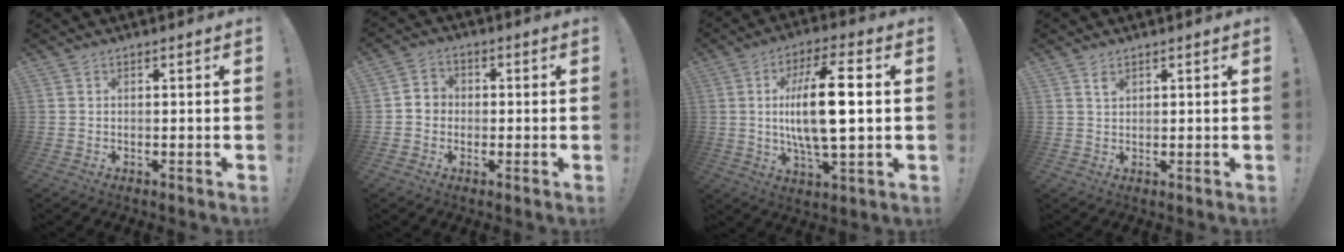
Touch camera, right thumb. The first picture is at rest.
{"total": 4.6, "force": [-0.9, 4.3, 1.4], "torque": [-0.017, 0.015, -0.015]}
{"total": 16.9, "force": [1.1, 5.1, 16.0], "torque": [-0.298, -0.004, 0.002]}
{"total": 1.7, "force": [1.1, 0.9, 0.8], "torque": [-0.008, -0.005, 0.020]}